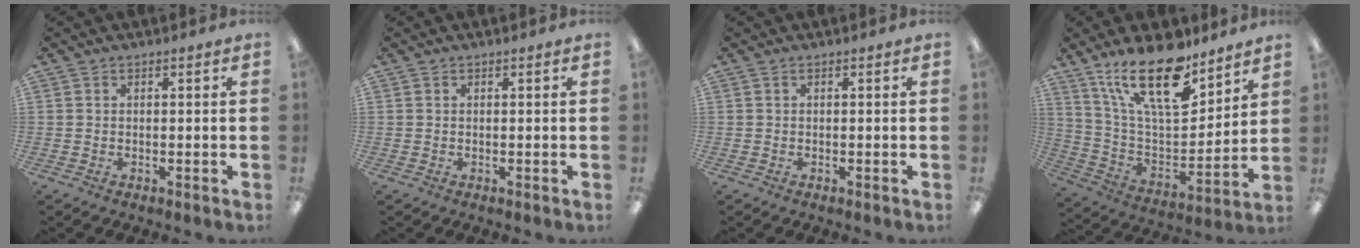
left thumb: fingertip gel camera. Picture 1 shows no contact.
{"total": 0.0}
{"total": 0.0}
{"total": 21.8, "force": [14.9, 8.4, 13.5], "torque": [-0.249, -0.086, 0.258]}